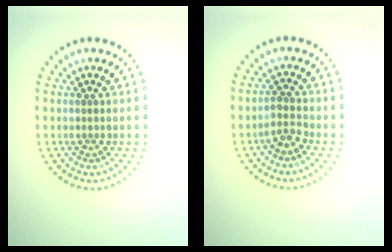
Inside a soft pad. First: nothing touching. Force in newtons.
{"total": 1.3, "press": 1.2, "slide": 0.6}